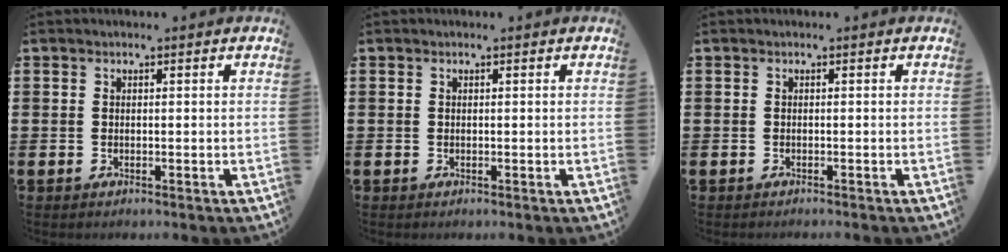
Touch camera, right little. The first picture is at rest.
{"total": 0.0}
{"total": 0.0}